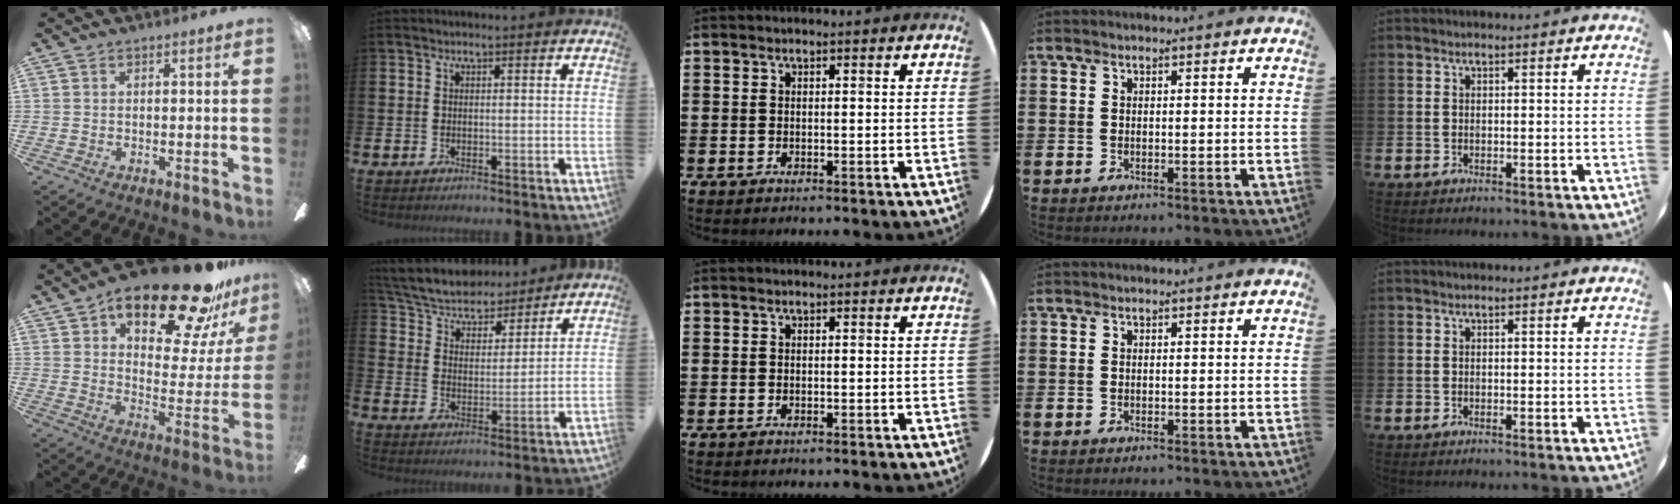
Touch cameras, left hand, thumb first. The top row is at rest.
{"thumb": {"total": 23.7, "force": [16.5, 8.4, 14.9], "torque": [-0.213, -0.107, 0.266]}, "index": {"total": 6.6, "force": [6.2, 2.0, 0.8], "torque": [-0.056, -0.046, 0.107]}}